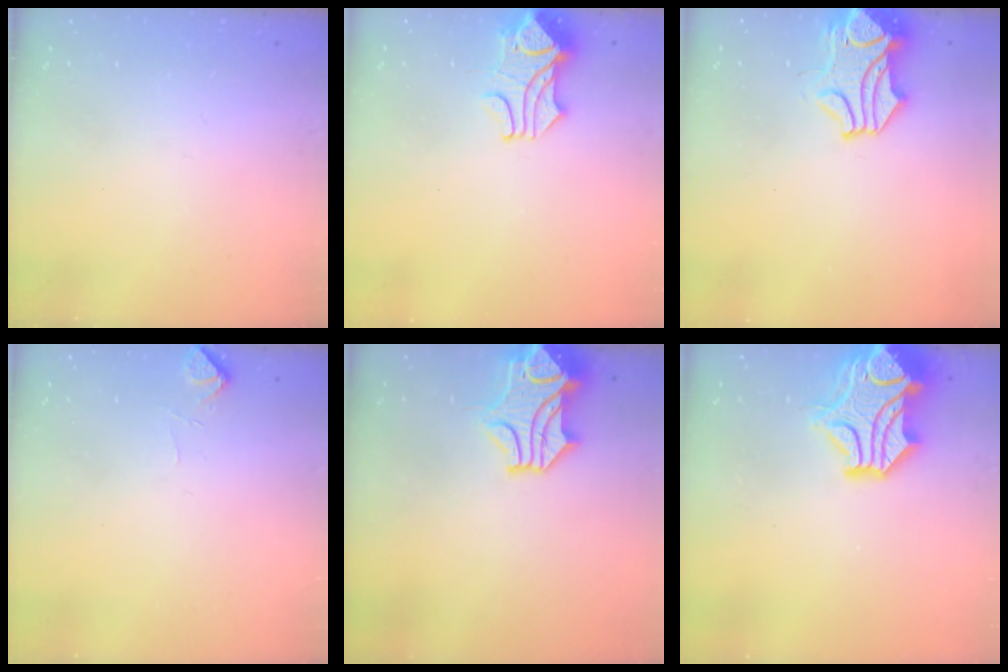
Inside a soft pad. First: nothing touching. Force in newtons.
{"total": 1.9, "press": 1.5, "slide": 1.2}
{"total": 1.6, "press": 0.9, "slide": 1.3}
{"total": 2.7, "press": 2.6, "slide": 0.6}
{"total": 1.0, "press": 0.3, "slide": 1.0}
{"total": 4.9, "press": 4.5, "slide": 2.0}